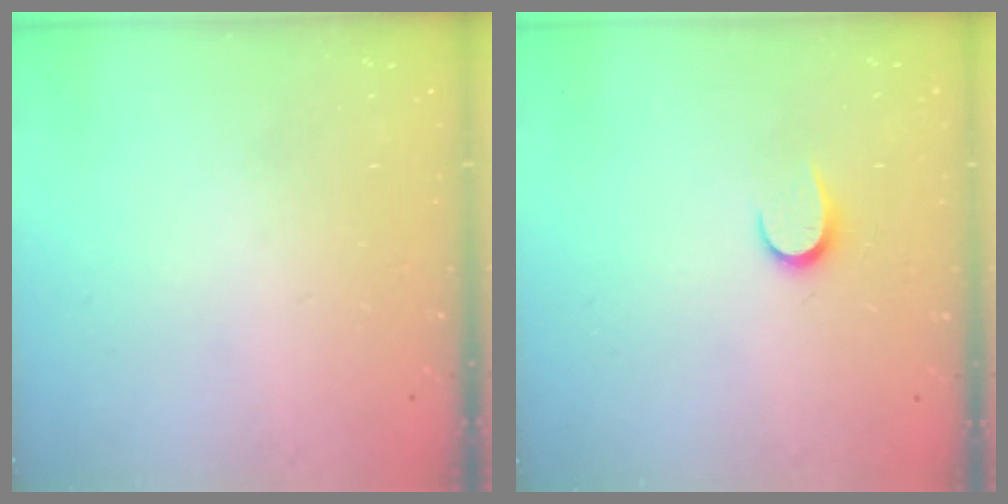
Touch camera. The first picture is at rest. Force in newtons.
{"total": 5.0, "press": 5.0, "slide": 0.5}